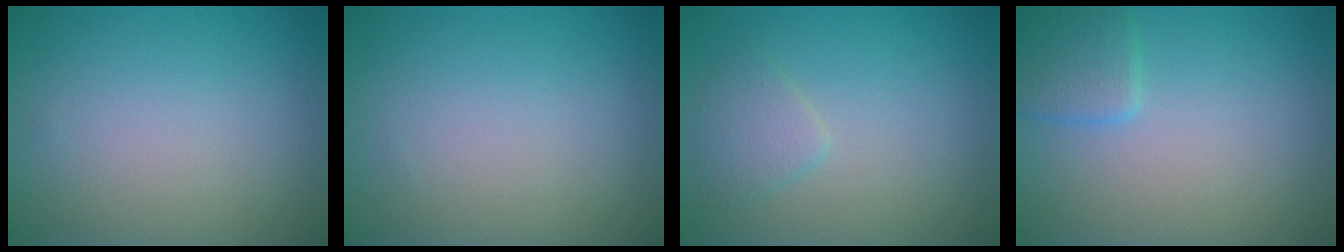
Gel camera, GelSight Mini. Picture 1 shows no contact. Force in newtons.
{"total": 0.0}
{"total": 1.8, "press": 1.8, "slide": 0.1}
{"total": 2.1, "press": 2.1, "slide": 0.1}